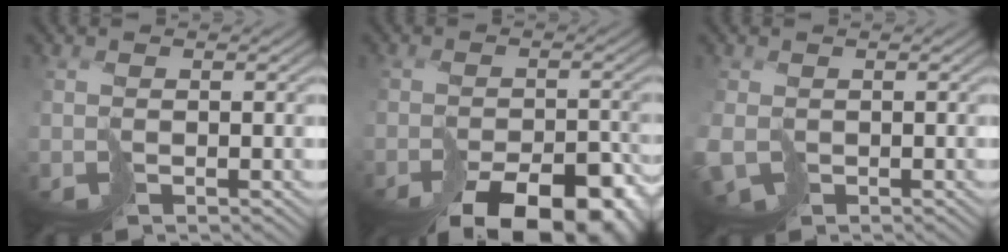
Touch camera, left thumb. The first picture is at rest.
{"total": 13.3, "force": [-9.8, 6.1, 6.6], "torque": [-0.080, -0.028, -0.102]}
{"total": 3.2, "force": [-1.0, 2.4, 1.9], "torque": [-0.046, -0.014, -0.014]}